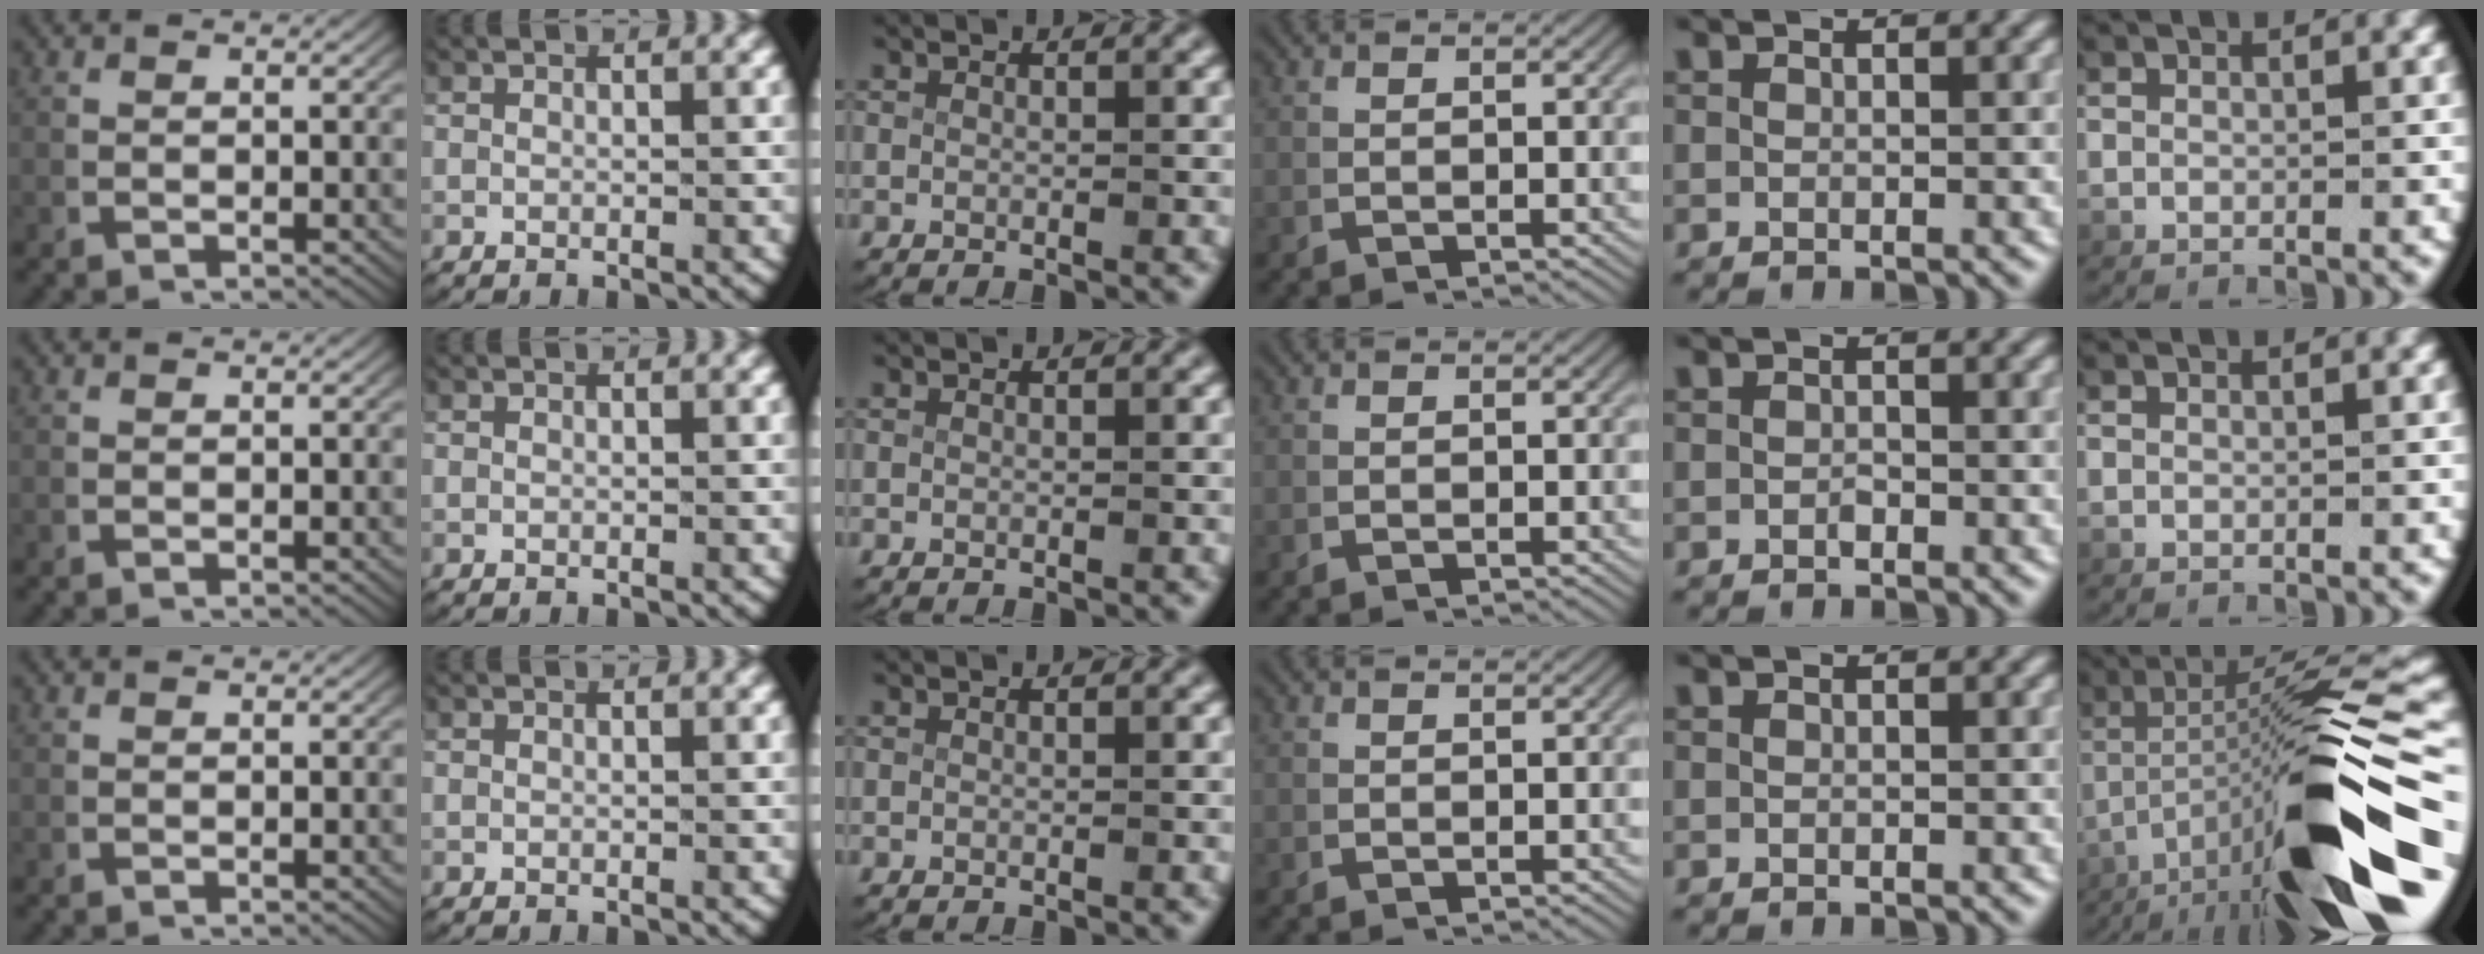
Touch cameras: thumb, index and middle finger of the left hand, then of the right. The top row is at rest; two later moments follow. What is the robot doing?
{"motion": "lift_and_place", "object": "photo album"}